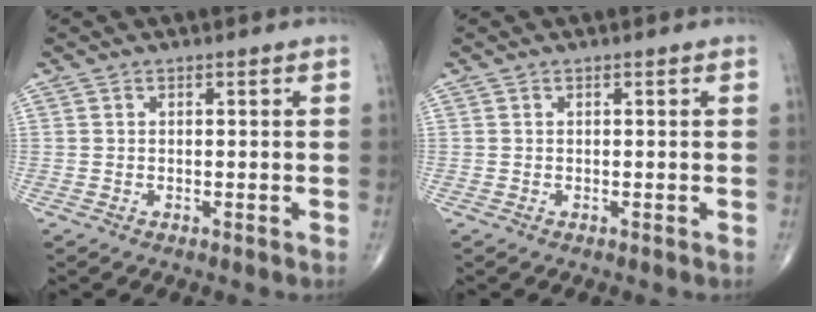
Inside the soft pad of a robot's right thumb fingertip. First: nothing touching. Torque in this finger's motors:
{"motor_torque": [-0.03, 0.17, 0.22, -0.05, 0.02]}